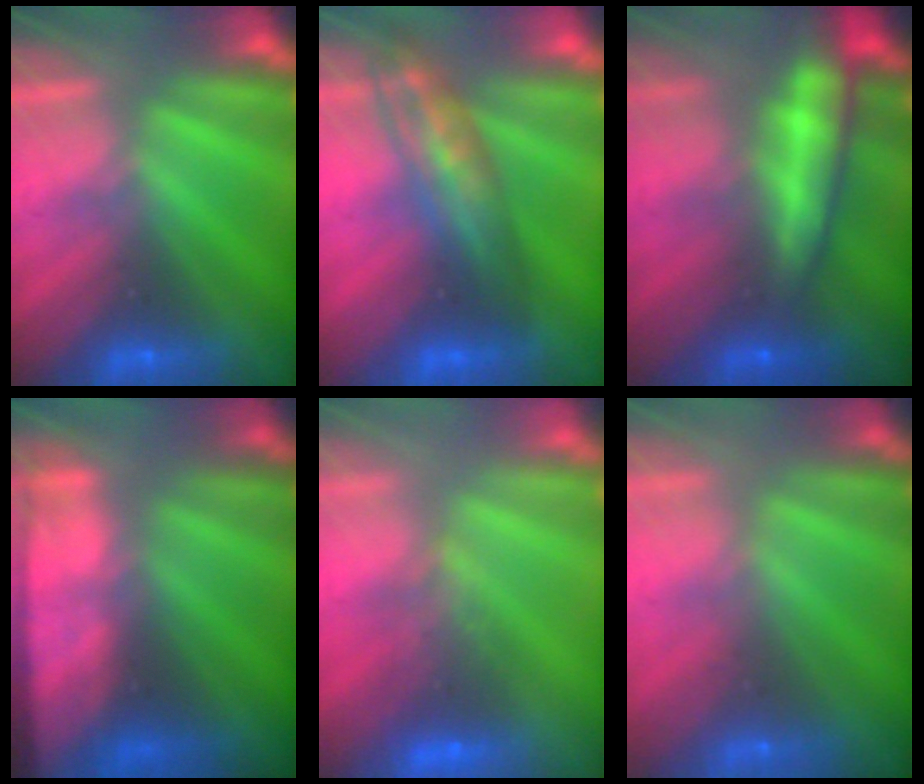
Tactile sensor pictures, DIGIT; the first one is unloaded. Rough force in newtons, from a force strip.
{"total": 2.8}
{"total": 9.4}
{"total": 9.4}
{"total": 7.4}
{"total": 7.7}